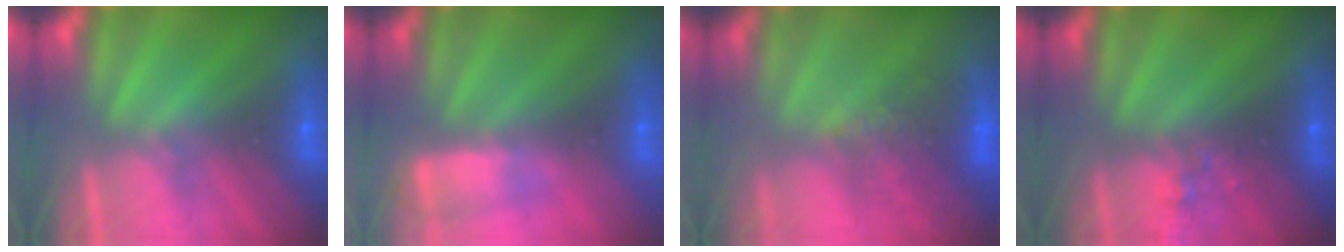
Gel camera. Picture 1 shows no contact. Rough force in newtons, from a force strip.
{"total": 3.0}
{"total": 7.3}
{"total": 2.3}